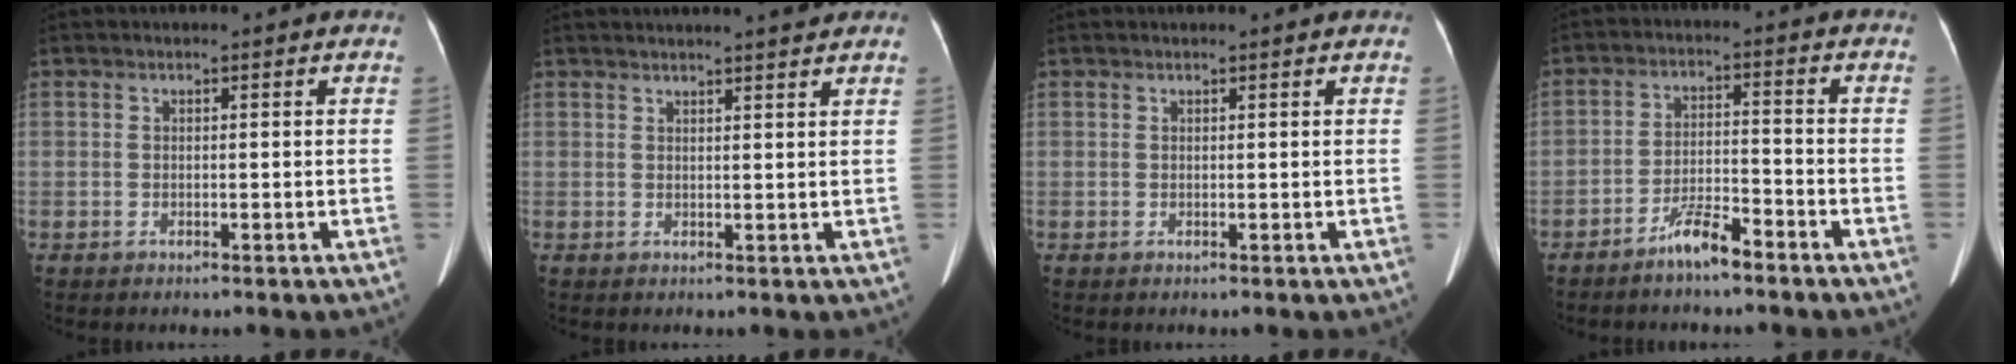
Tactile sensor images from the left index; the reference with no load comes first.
{"total": 6.2, "force": [5.6, -0.3, 2.8], "torque": [-0.041, 0.011, 0.062]}
{"total": 0.8, "force": [0.7, -0.1, 0.3], "torque": [-0.008, 0.006, 0.010]}
{"total": 5.2, "force": [-4.4, 0.6, 2.8], "torque": [-0.055, -0.007, -0.084]}